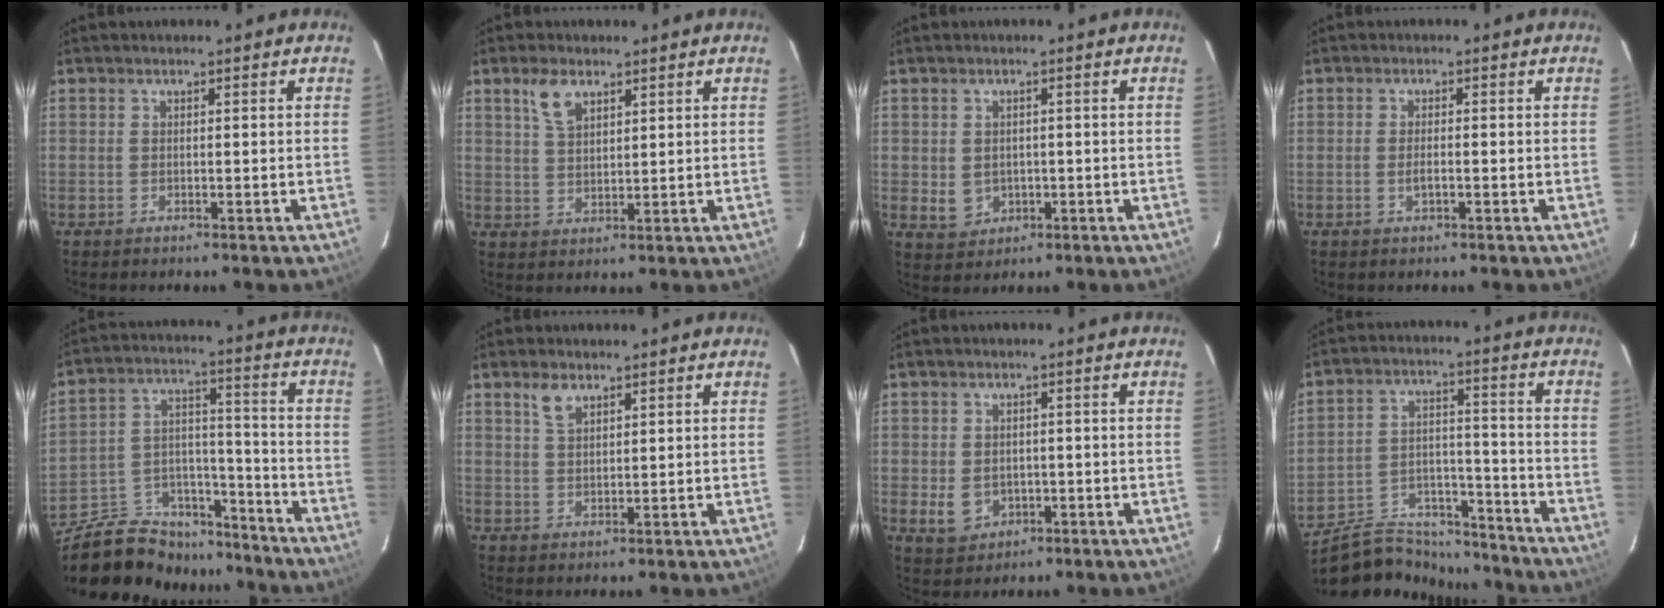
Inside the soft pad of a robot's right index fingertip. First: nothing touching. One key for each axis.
{"total": 5.1, "fx": 3.1, "fy": 2.6, "fz": 3.1, "tx": -0.061, "ty": 0.009, "tz": 0.062}
{"total": 4.1, "fx": -0.2, "fy": 3.8, "fz": 1.4, "tx": -0.034, "ty": 0.005, "tz": 0.012}
{"total": 1.6, "fx": -0.6, "fy": 0.6, "fz": 1.4, "tx": -0.028, "ty": -0.002, "tz": -0.009}
{"total": 19.8, "fx": -15.9, "fy": 9.6, "fz": 7.0, "tx": -0.151, "ty": 0.050, "tz": -0.235}
{"total": 3.3, "fx": 2.2, "fy": 1.5, "fz": 1.9, "tx": -0.037, "ty": 0.004, "tz": 0.045}
{"total": 5.1, "fx": -0.9, "fy": 4.5, "fz": 2.3, "tx": -0.052, "ty": 0.003, "tz": 0.002}
{"total": 17.3, "fx": -15.8, "fy": 5.7, "fz": 4.2, "tx": -0.092, "ty": 0.032, "tz": -0.242}